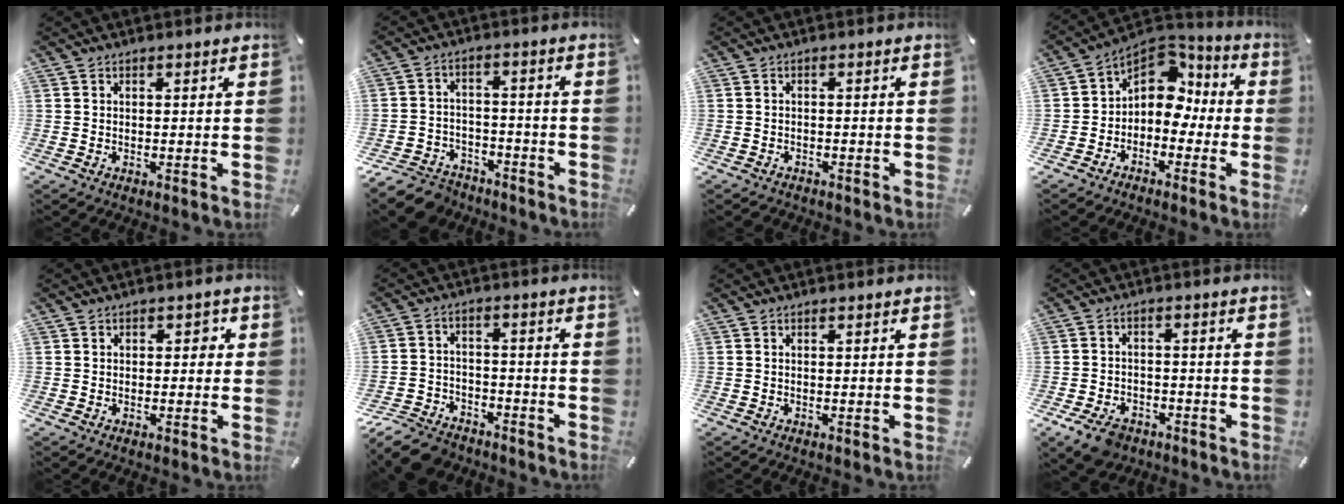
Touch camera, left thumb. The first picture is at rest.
{"total": 7.5, "force": [-5.7, 4.5, 2.1], "torque": [-0.039, 0.029, -0.107]}
{"total": 1.5, "force": [-1.2, 0.9, 0.3], "torque": [-0.014, 0.003, -0.031]}
{"total": 9.3, "force": [1.3, 7.9, 4.8], "torque": [-0.081, -0.012, 0.027]}
{"total": 2.2, "force": [-0.2, 1.7, 1.4], "torque": [-0.012, 0.007, -0.012]}
{"total": 10.4, "force": [-8.5, 4.9, 3.6], "torque": [-0.062, 0.050, -0.160]}
{"total": 0.0}
{"total": 7.1, "force": [-4.5, 4.5, 3.2], "torque": [-0.068, 0.022, -0.084]}